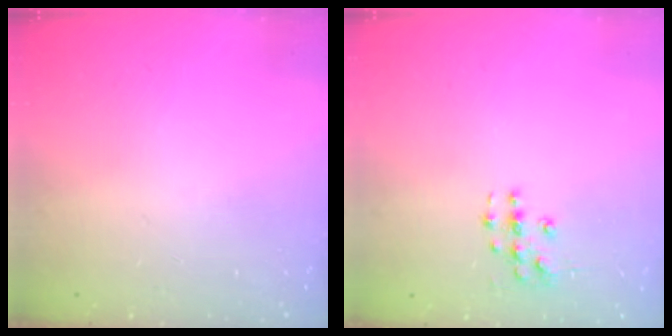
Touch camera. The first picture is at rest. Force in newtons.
{"total": 3.7, "press": 3.7, "slide": 0.1}